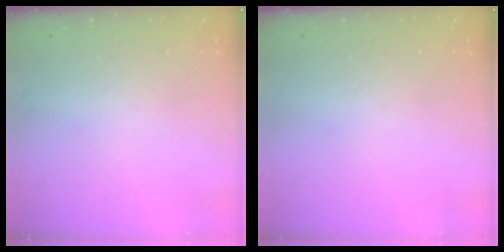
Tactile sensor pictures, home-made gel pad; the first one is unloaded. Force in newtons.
{"total": 0.0}